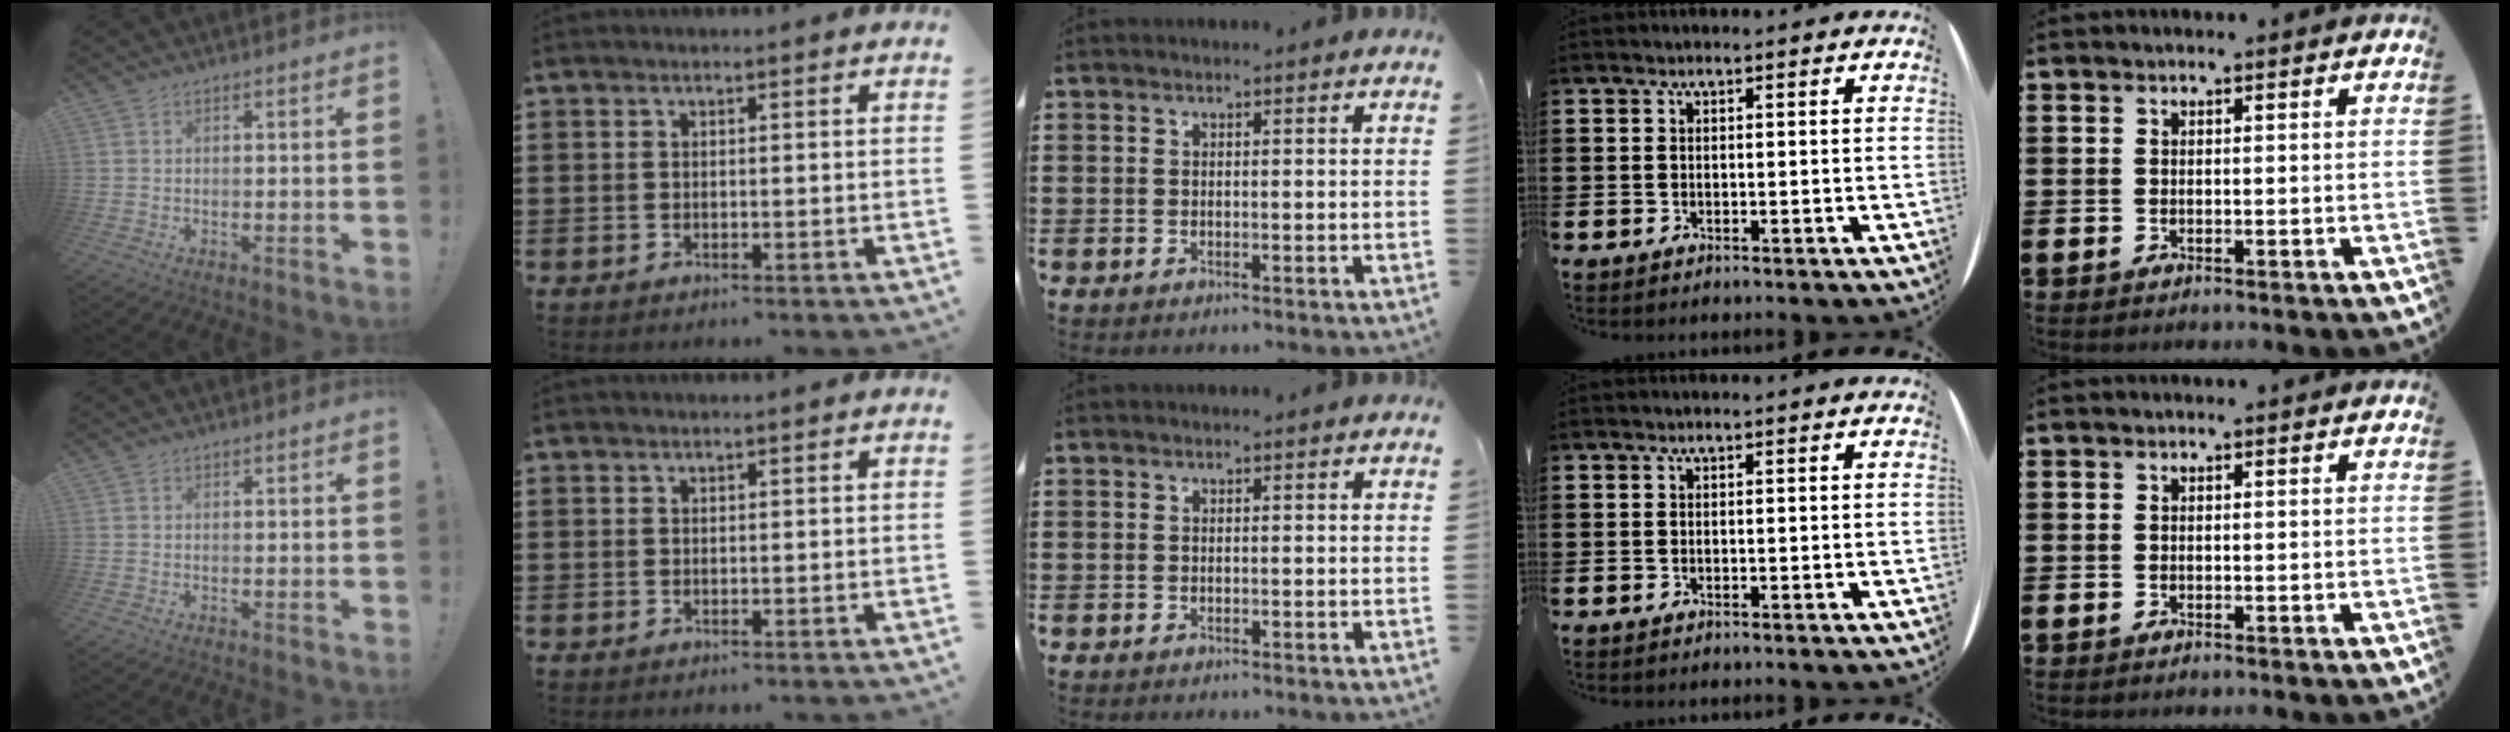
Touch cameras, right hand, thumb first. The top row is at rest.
{}